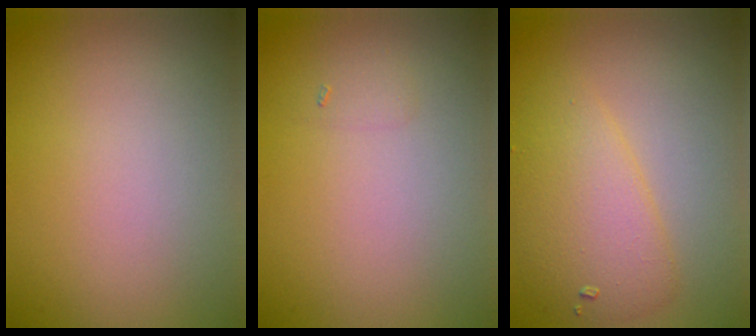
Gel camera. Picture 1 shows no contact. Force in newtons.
{"total": 0.6, "press": 0.6, "slide": 0.0}
{"total": 4.1, "press": 4.1, "slide": 0.2}